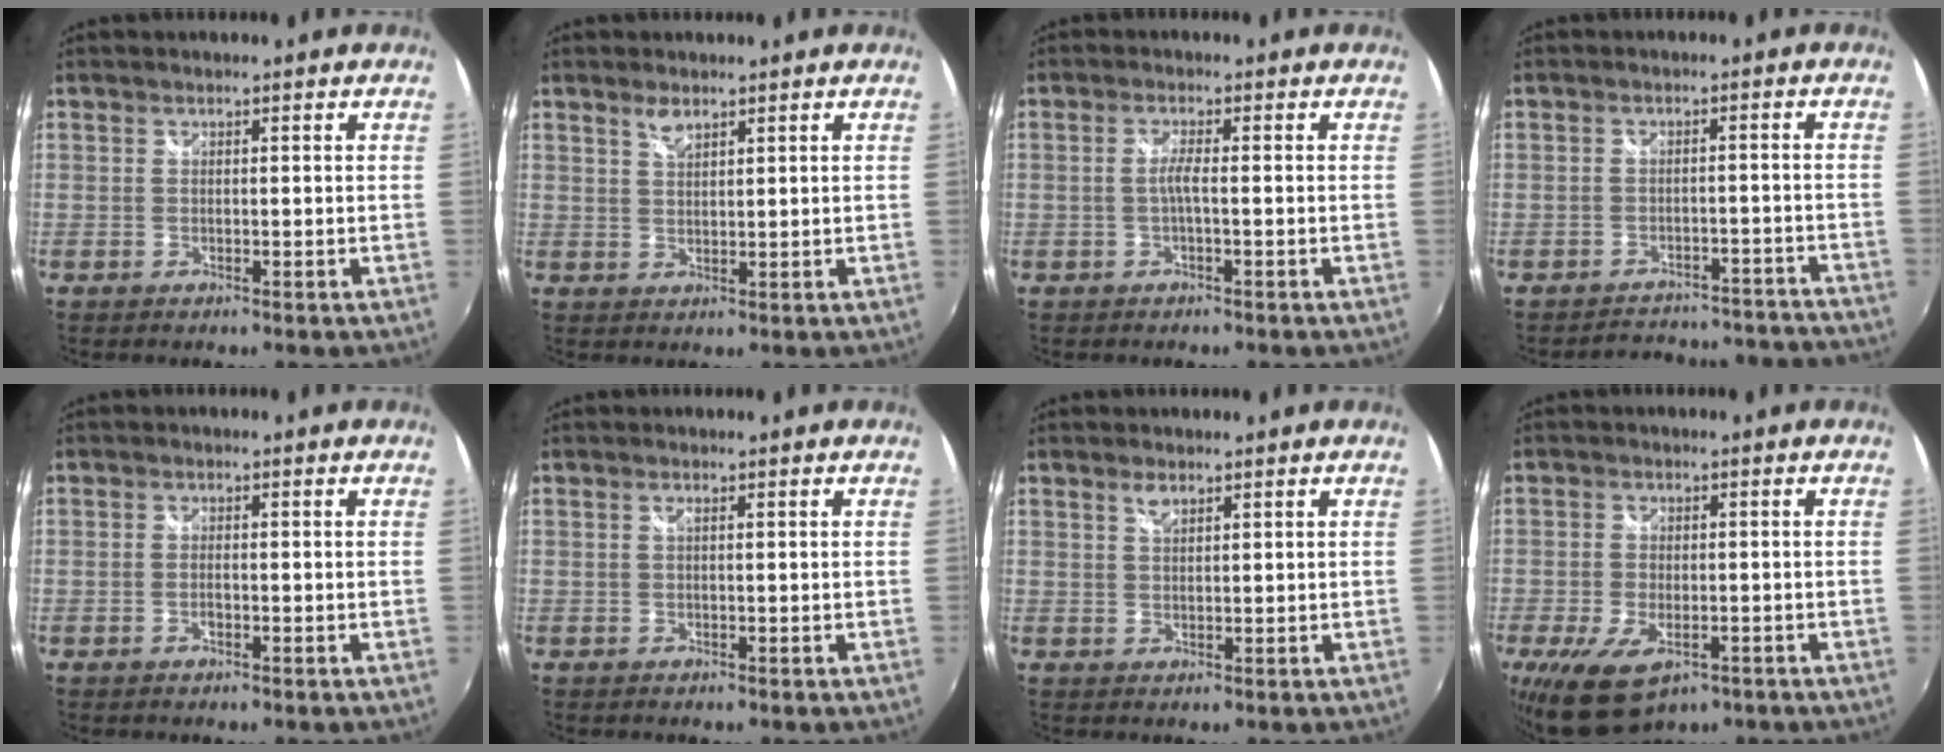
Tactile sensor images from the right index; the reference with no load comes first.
{"total": 2.5, "force": [1.9, 0.8, 1.4], "torque": [-0.024, 0.001, 0.033]}
{"total": 1.9, "force": [-0.6, -0.3, 1.7], "torque": [-0.033, 0.001, -0.014]}
{"total": 15.6, "force": [-14.6, 4.9, 2.7], "torque": [-0.050, 0.043, -0.164]}
{"total": 1.5, "force": [-0.7, 0.6, 1.2], "torque": [-0.025, -0.001, -0.013]}
{"total": 0.6, "force": [0.1, 0.0, 0.5], "torque": [-0.010, 0.002, 0.000]}
{"total": 1.8, "force": [1.3, 0.7, 1.1], "torque": [-0.019, 0.002, 0.023]}
{"total": 9.9, "force": [-5.5, 4.9, 6.6], "torque": [-0.149, -0.034, -0.089]}